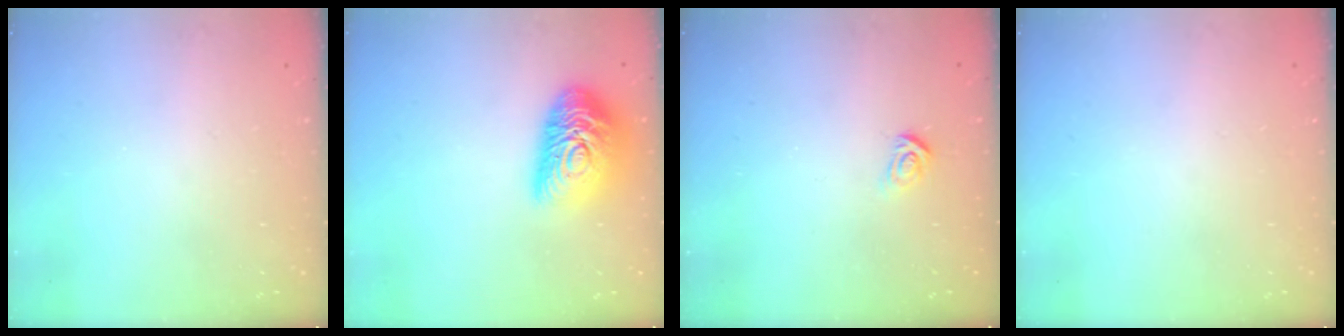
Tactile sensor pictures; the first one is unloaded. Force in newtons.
{"total": 16.3, "press": 16.2, "slide": 1.5}
{"total": 3.2, "press": 3.2, "slide": 0.2}
{"total": 0.0}